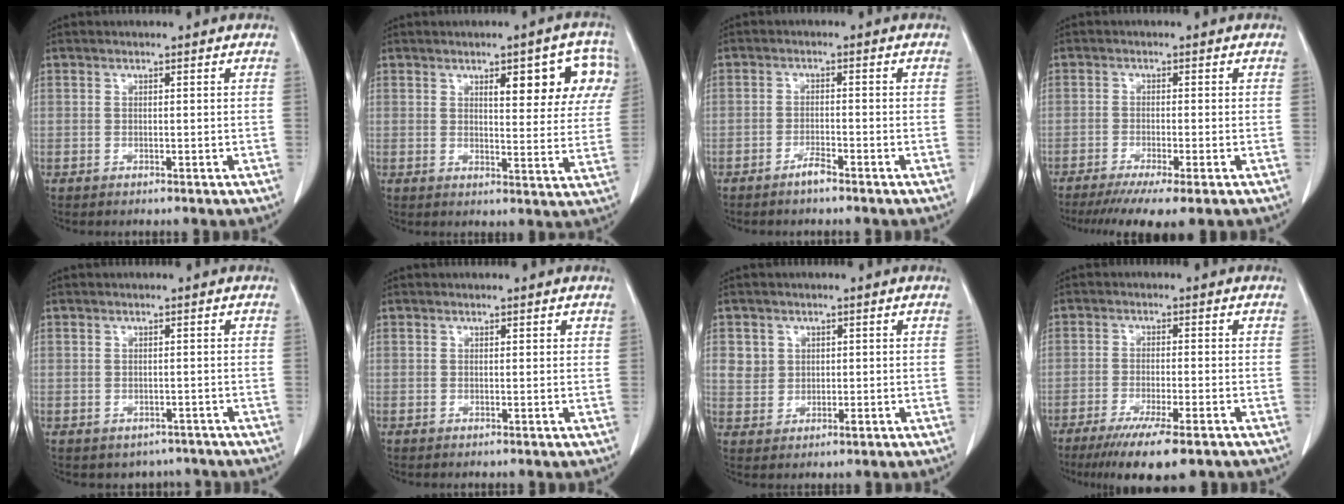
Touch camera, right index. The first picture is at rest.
{"total": 11.1, "force": [4.9, 3.3, 9.4], "torque": [-0.101, 0.012, 0.059]}
{"total": 2.2, "force": [-1.8, 0.1, 1.2], "torque": [-0.027, -0.001, -0.031]}
{"total": 7.6, "force": [-5.4, 0.3, 5.3], "torque": [-0.079, -0.018, -0.085]}
{"total": 3.3, "force": [-2.4, 2.2, 0.2], "torque": [0.005, 0.009, -0.030]}
{"total": 0.5, "force": [0.4, 0.2, 0.3], "torque": [-0.004, -0.001, 0.003]}
{"total": 3.6, "force": [1.2, 3.3, 0.8], "torque": [-0.005, 0.001, 0.025]}
{"total": 10.0, "force": [-7.1, 1.0, 7.1], "torque": [-0.106, -0.023, -0.107]}